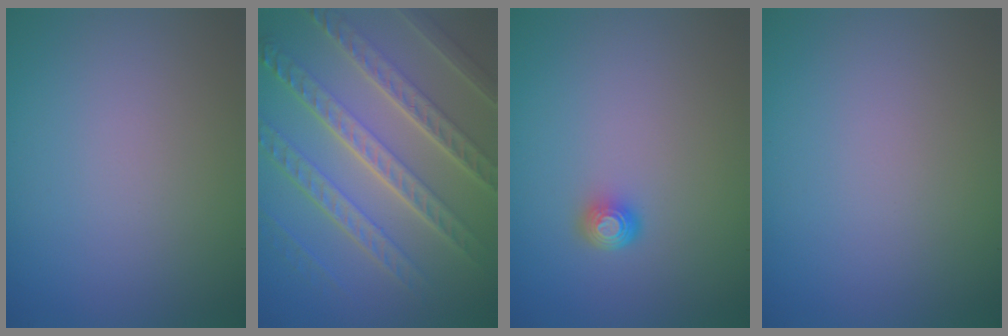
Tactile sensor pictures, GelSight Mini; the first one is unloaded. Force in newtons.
{"total": 8.9, "press": 6.2, "slide": 6.4}
{"total": 1.5, "press": 1.1, "slide": 1.1}
{"total": 0.0}